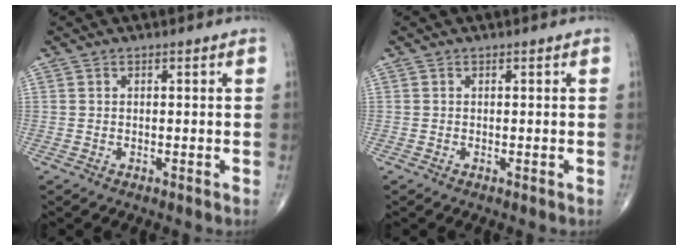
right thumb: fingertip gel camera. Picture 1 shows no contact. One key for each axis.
{"total": 0.0}